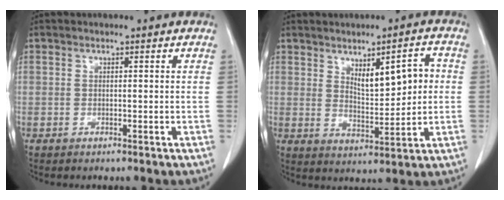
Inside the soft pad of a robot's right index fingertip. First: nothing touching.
{"total": 7.8, "force": [1.8, 2.5, 7.2], "torque": [-0.112, 0.007, 0.041]}